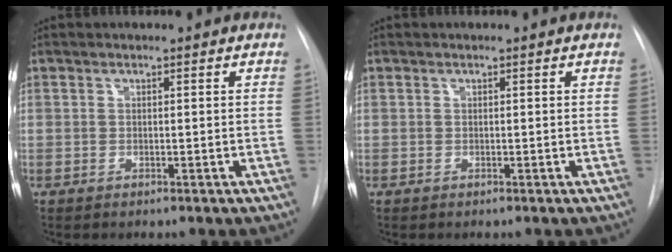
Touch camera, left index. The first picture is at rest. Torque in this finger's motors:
{"motor_torque": [-0.03, 0.03, 0.00, 0.00]}